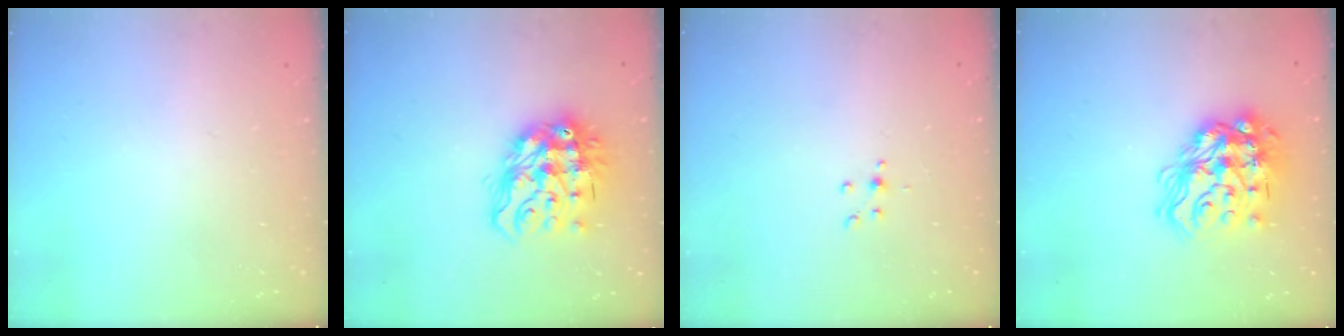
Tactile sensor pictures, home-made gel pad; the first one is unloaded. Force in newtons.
{"total": 15.8, "press": 15.7, "slide": 1.7}
{"total": 4.0, "press": 3.9, "slide": 0.9}
{"total": 19.4, "press": 19.3, "slide": 1.5}